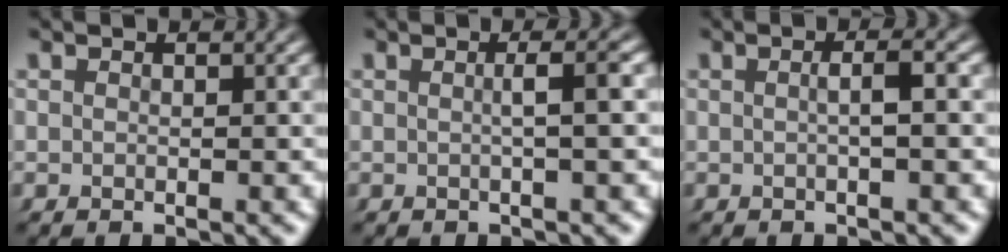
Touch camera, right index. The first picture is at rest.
{"total": 2.0, "force": [0.1, -0.3, 2.0], "torque": [-0.026, 0.009, -0.001]}
{"total": 1.9, "force": [0.0, 0.2, 1.9], "torque": [-0.032, 0.005, -0.003]}